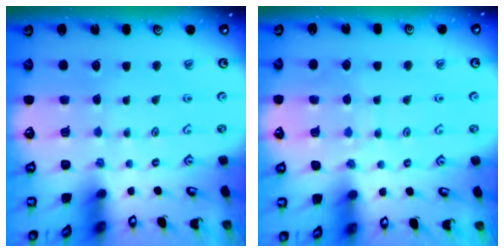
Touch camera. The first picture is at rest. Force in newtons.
{"total": 6.5, "press": 6.5, "slide": 0.8}